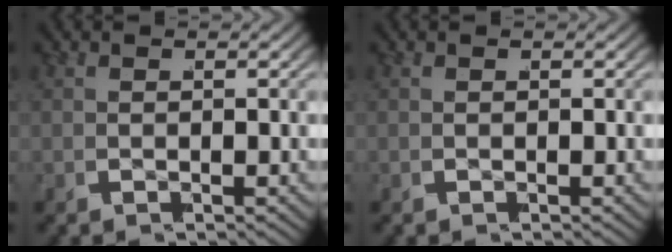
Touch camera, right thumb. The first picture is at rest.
{"total": 0.0}